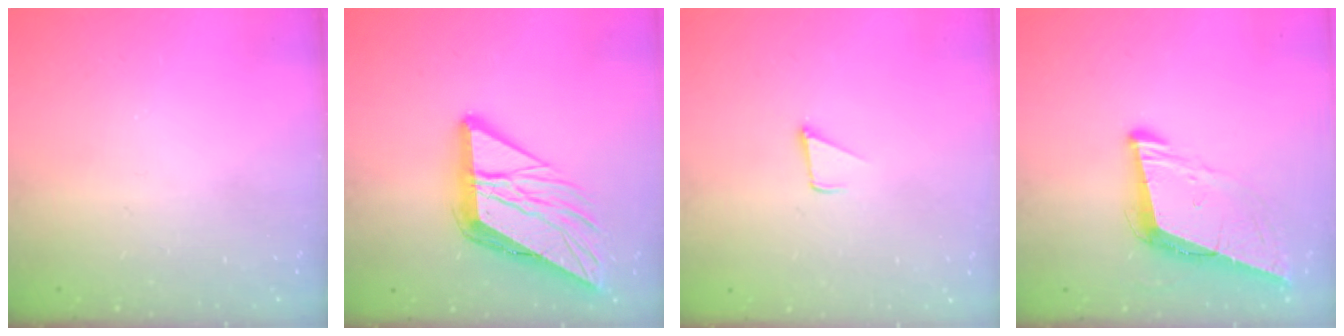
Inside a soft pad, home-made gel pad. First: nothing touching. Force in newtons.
{"total": 15.9, "press": 15.9, "slide": 1.6}
{"total": 1.2, "press": 1.2, "slide": 0.1}
{"total": 8.9, "press": 8.2, "slide": 3.5}